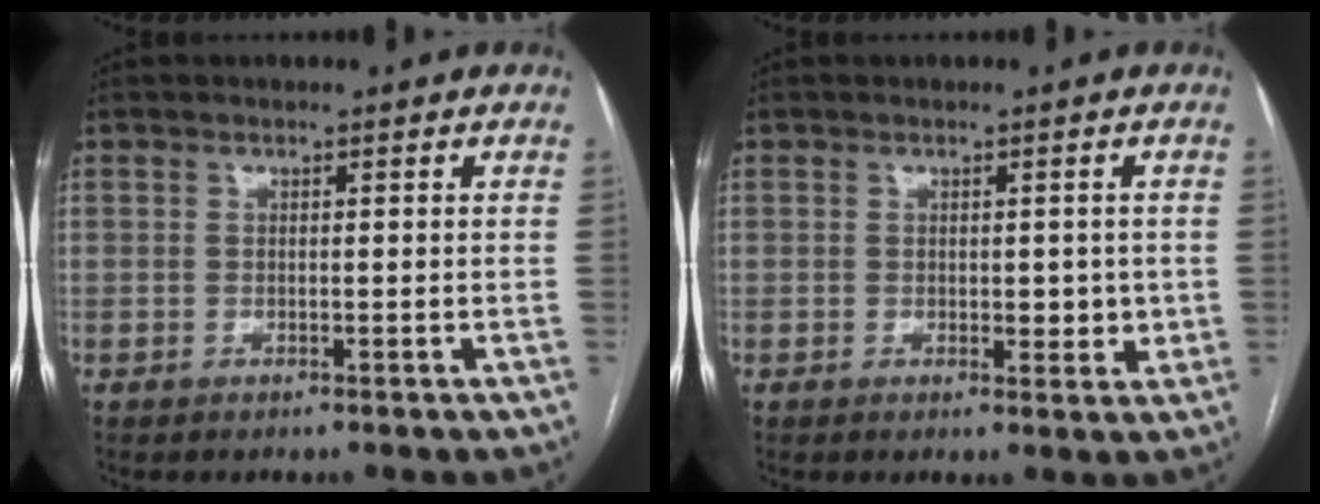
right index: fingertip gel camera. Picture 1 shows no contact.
{"total": 3.1, "force": [0.1, 1.9, 2.5], "torque": [-0.026, 0.000, 0.006]}